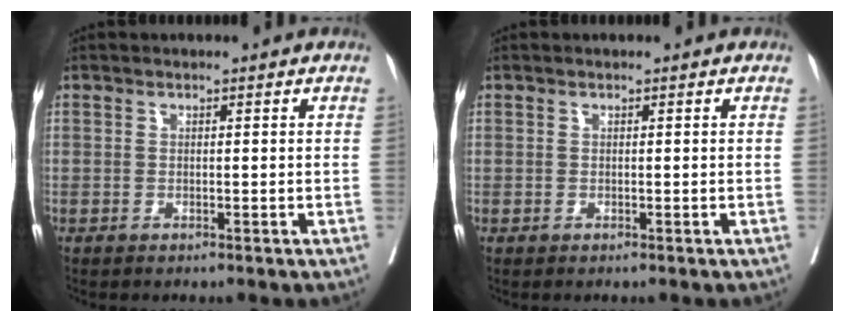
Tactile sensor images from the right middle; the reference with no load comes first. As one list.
[{"total": 0.0}]